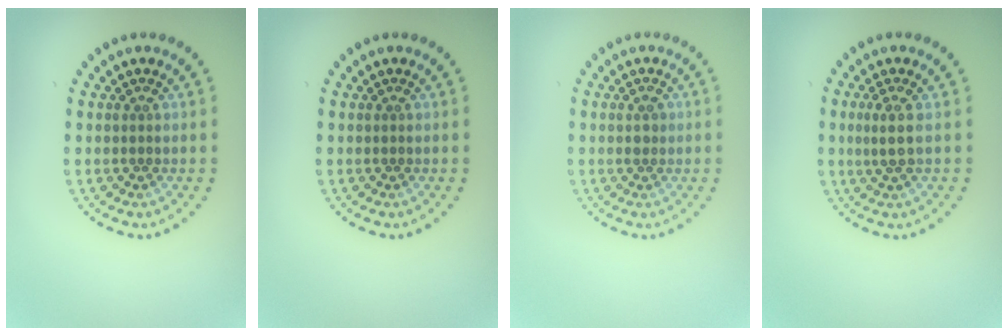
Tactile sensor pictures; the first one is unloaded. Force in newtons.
{"total": 0.0}
{"total": 1.0, "press": 1.0, "slide": 0.2}
{"total": 1.7, "press": 1.4, "slide": 1.0}